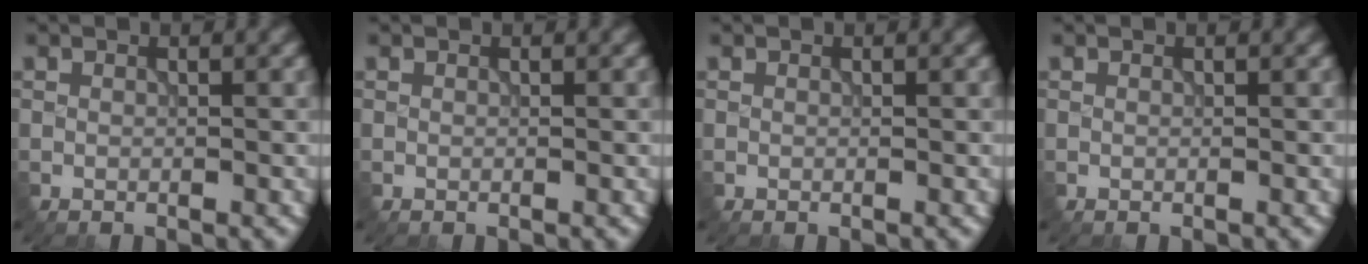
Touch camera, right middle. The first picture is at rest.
{"total": 0.0}
{"total": 0.0}
{"total": 0.0}